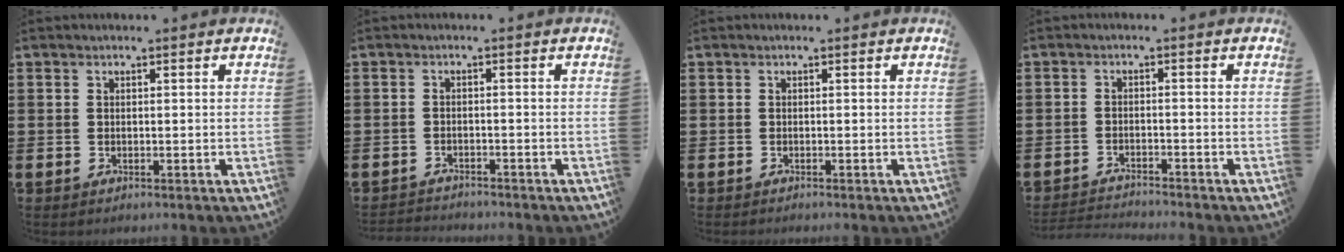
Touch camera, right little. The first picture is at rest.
{"total": 1.5, "force": [-1.5, 0.1, -0.2], "torque": [-0.001, 0.003, -0.033]}
{"total": 0.0}
{"total": 2.0, "force": [-2.0, -0.2, 0.0], "torque": [-0.004, 0.002, -0.042]}